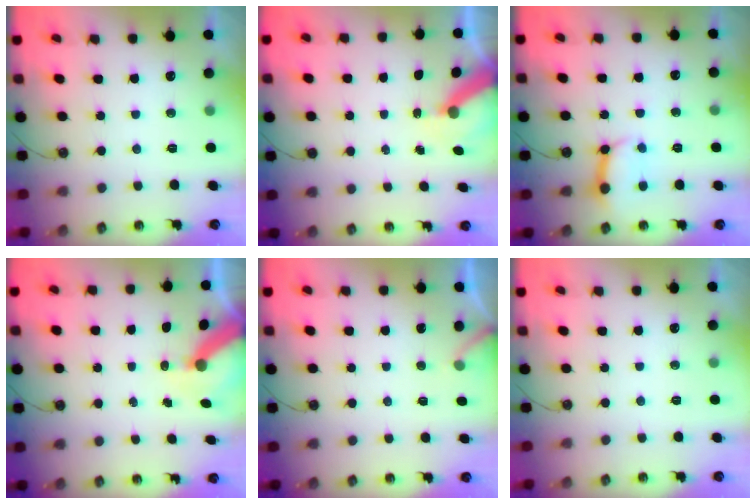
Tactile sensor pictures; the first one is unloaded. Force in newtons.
{"total": 7.5, "press": 7.5, "slide": 0.7}
{"total": 10.8, "press": 10.7, "slide": 1.4}
{"total": 7.3, "press": 7.3, "slide": 1.0}
{"total": 2.8, "press": 2.8, "slide": 0.3}
{"total": 0.0}